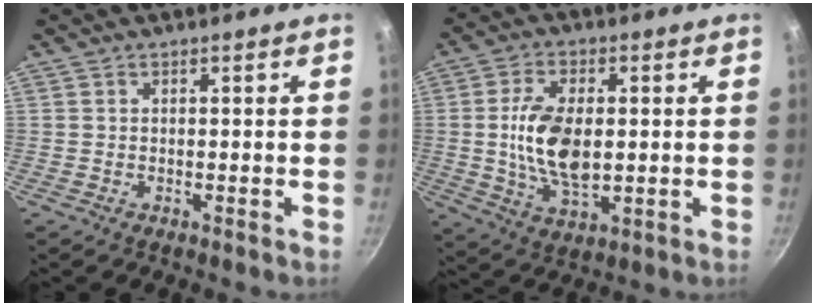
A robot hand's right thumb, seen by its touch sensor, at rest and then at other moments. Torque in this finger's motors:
{"motor_torque": [1.86, 1.57, 1.47, -0.26, 0.47]}